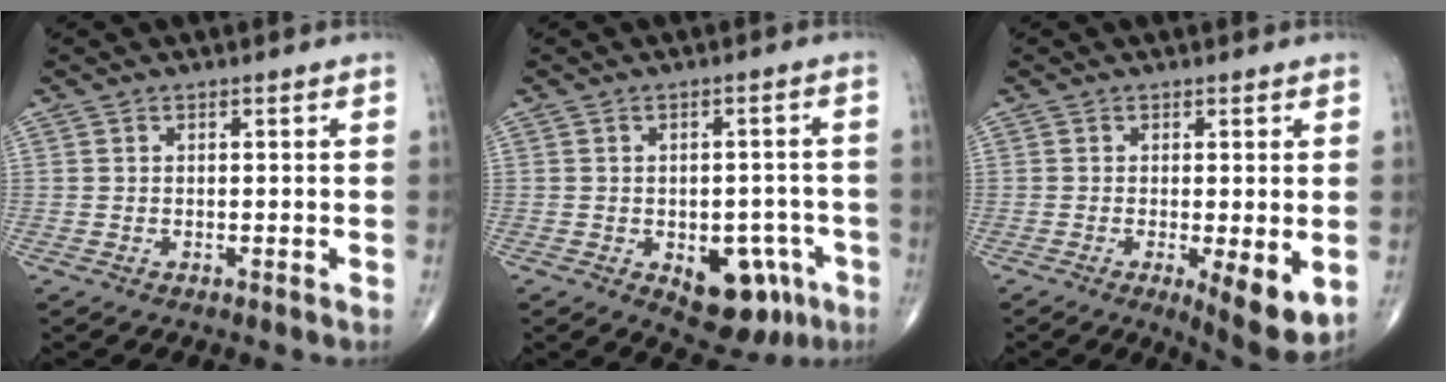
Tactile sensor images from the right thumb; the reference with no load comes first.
{"total": 11.1, "force": [-4.6, 6.5, 7.7], "torque": [-0.060, 0.023, -0.050]}
{"total": 7.4, "force": [-1.5, 2.1, 6.9], "torque": [-0.099, -0.023, -0.021]}